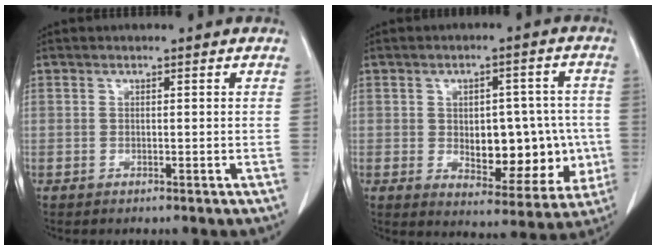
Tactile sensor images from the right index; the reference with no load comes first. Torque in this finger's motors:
{"motor_torque": [0.76, -0.35, 0.24, 0.05]}